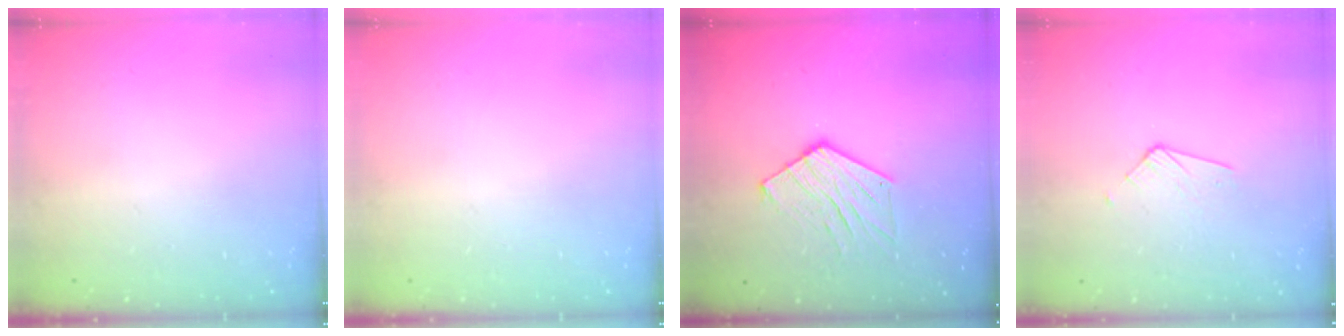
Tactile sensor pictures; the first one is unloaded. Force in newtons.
{"total": 0.0}
{"total": 10.1, "press": 10.1, "slide": 0.9}
{"total": 3.7, "press": 3.7, "slide": 0.3}